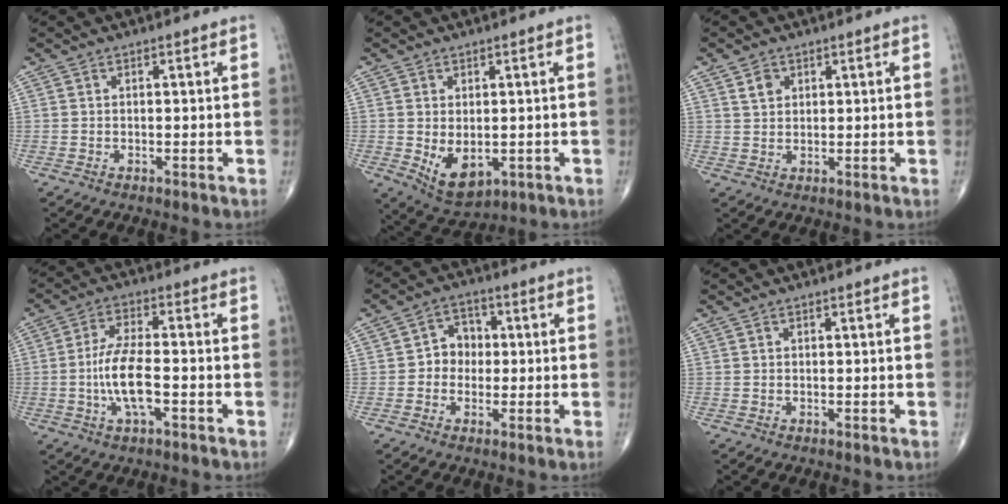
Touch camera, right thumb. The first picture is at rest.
{"total": 7.5, "force": [-1.1, 4.5, 5.8], "torque": [-0.084, -0.013, 0.002]}
{"total": 2.9, "force": [1.5, 2.2, 1.2], "torque": [-0.011, -0.008, 0.029]}
{"total": 8.7, "force": [-1.9, 3.0, 8.0], "torque": [-0.164, 0.014, -0.039]}
{"total": 5.5, "force": [-0.1, 4.8, 2.7], "torque": [-0.012, 0.017, -0.012]}
{"total": 0.0}